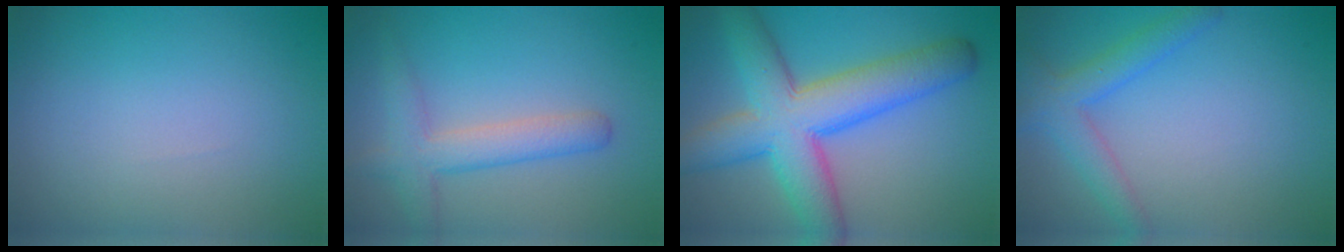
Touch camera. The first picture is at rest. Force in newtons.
{"total": 3.4, "press": 3.4, "slide": 0.1}
{"total": 9.6, "press": 9.5, "slide": 0.3}
{"total": 3.3, "press": 3.3, "slide": 0.1}